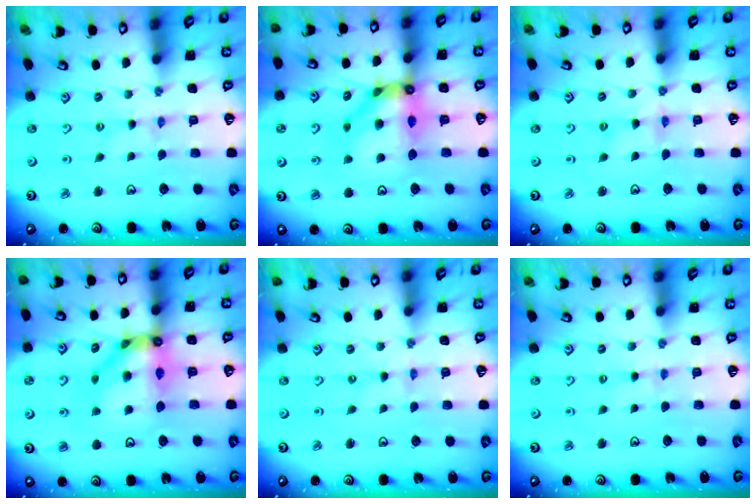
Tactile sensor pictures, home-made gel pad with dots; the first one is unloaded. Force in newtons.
{"total": 13.9, "press": 13.8, "slide": 1.4}
{"total": 4.2, "press": 4.2, "slide": 0.4}
{"total": 13.9, "press": 13.8, "slide": 1.4}
{"total": 0.0}
{"total": 2.5, "press": 2.5, "slide": 0.3}